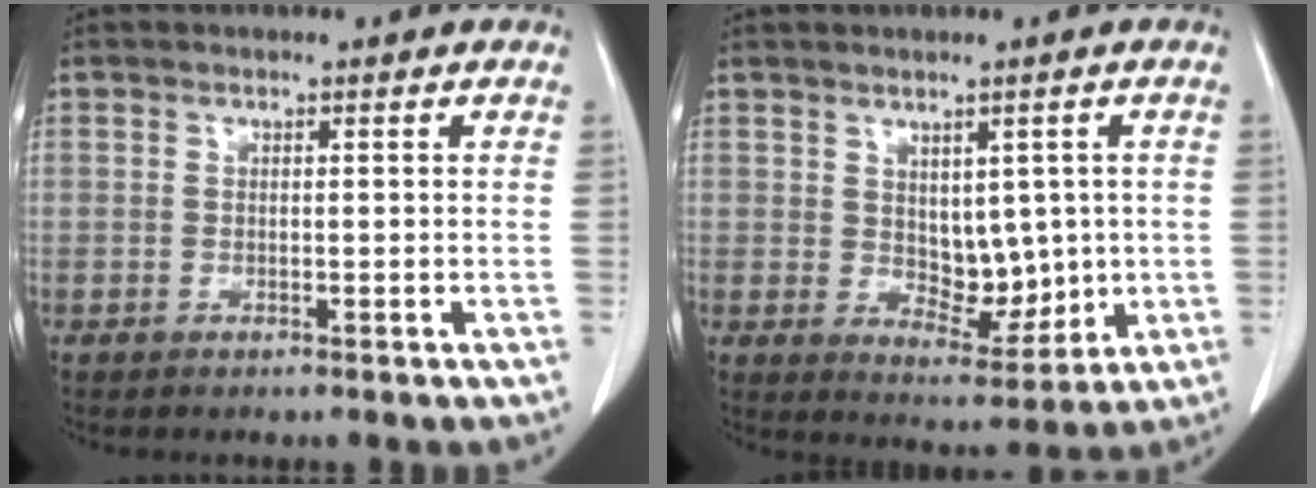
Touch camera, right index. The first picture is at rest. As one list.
[{"total": 8.4, "force": [0.6, 5.2, 6.5], "torque": [-0.095, 0.000, 0.030]}]